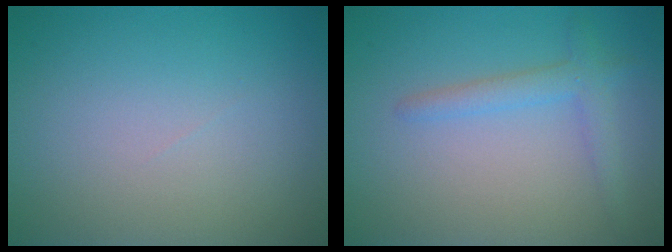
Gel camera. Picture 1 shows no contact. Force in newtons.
{"total": 2.2, "press": 2.2, "slide": 0.1}